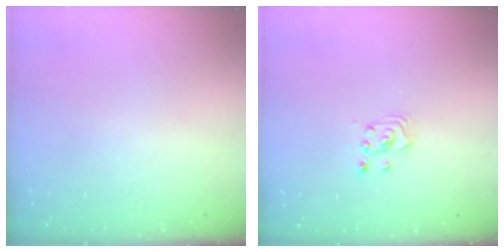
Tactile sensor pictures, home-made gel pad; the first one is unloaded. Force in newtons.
{"total": 2.5, "press": 2.2, "slide": 1.1}